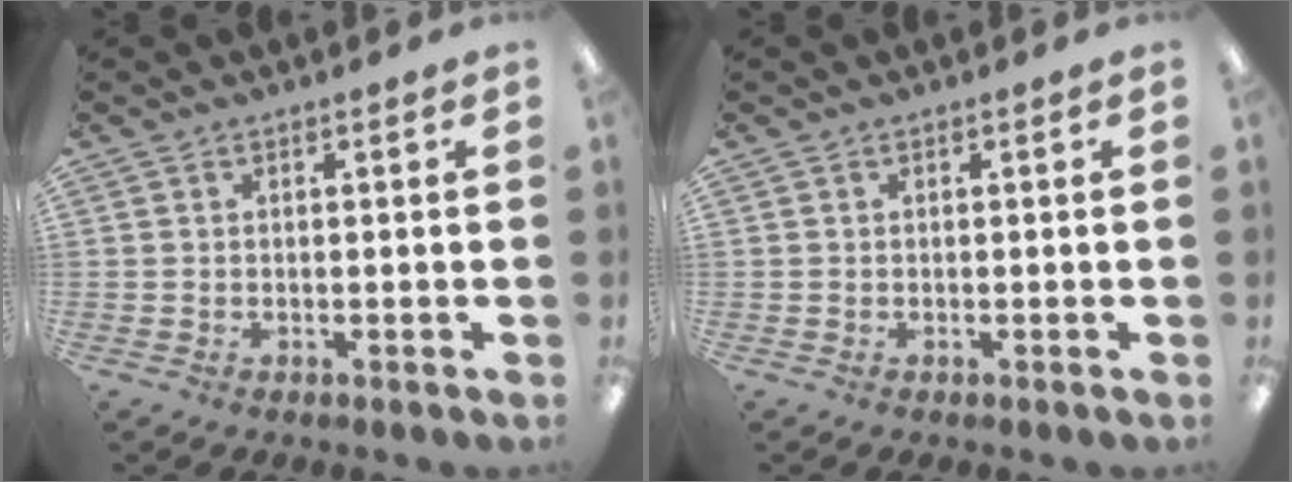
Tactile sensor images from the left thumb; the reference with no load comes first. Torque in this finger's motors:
{"motor_torque": [0.00, 0.00, 0.01, 0.01, 0.00]}